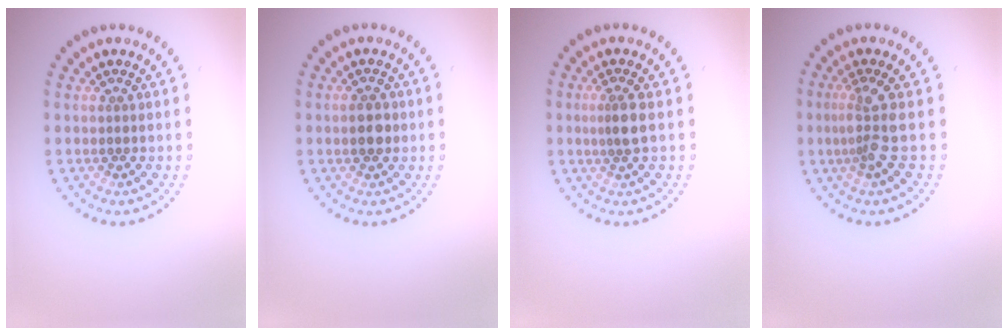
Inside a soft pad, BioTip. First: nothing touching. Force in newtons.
{"total": 1.8, "press": 1.8, "slide": 0.1}
{"total": 2.0, "press": 1.7, "slide": 1.0}
{"total": 2.5, "press": 1.9, "slide": 1.6}